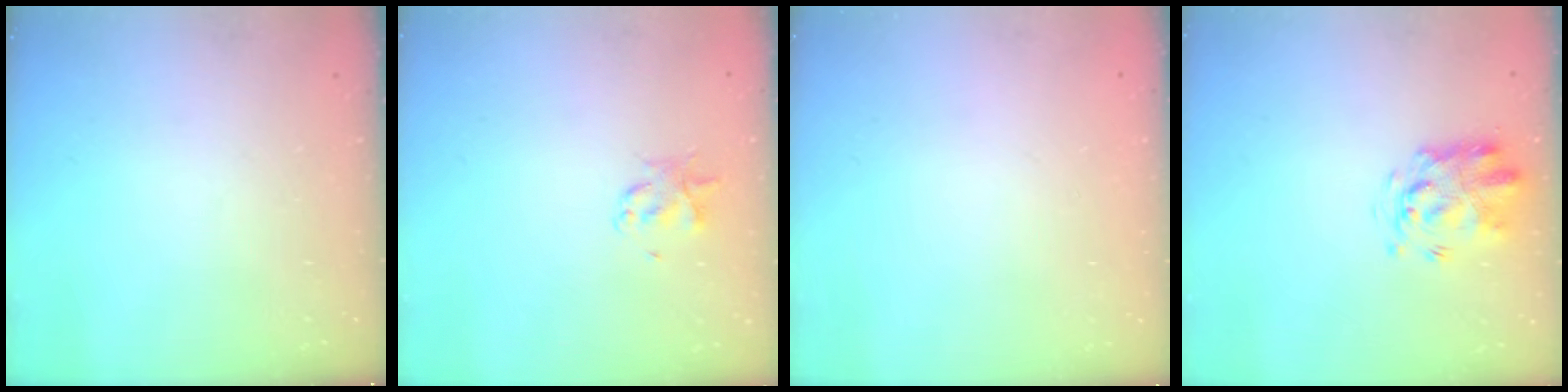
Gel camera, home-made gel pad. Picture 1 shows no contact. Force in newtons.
{"total": 2.2, "press": 2.2, "slide": 0.4}
{"total": 1.8, "press": 1.8, "slide": 0.2}
{"total": 3.2, "press": 3.1, "slide": 0.7}